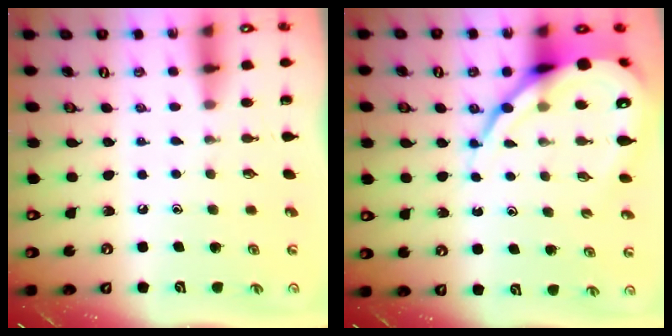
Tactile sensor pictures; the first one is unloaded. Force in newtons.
{"total": 13.7, "press": 13.6, "slide": 1.5}